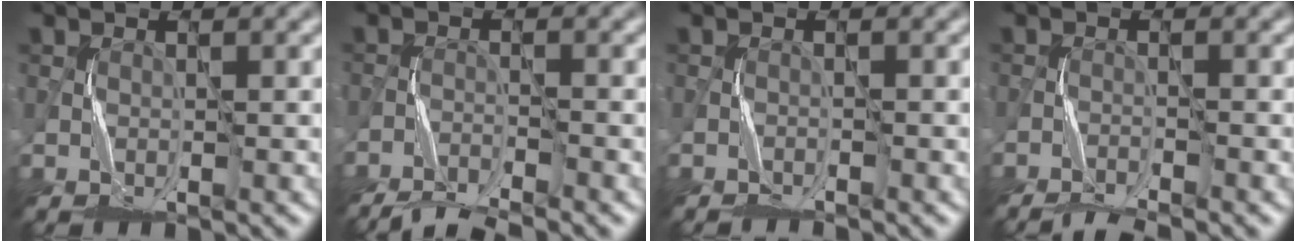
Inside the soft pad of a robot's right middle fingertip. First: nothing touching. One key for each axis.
{"total": 5.5, "fx": -5.2, "fy": 0.6, "fz": 1.7, "tx": -0.038, "ty": -0.016, "tz": -0.090}
{"total": 0.9, "fx": -0.9, "fy": 0.0, "fz": 0.0, "tx": 0.001, "ty": 0.003, "tz": -0.020}
{"total": 3.7, "fx": -3.4, "fy": 0.3, "fz": 1.2, "tx": -0.027, "ty": -0.009, "tz": -0.062}